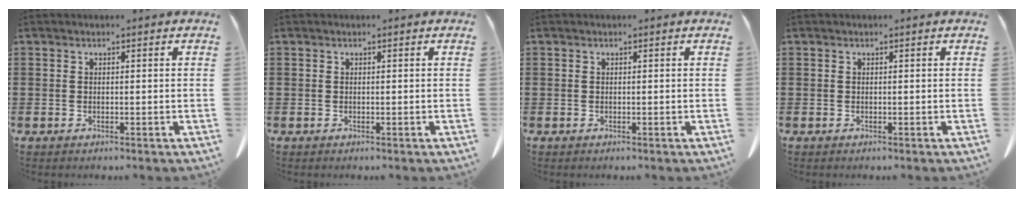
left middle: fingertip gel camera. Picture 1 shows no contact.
{"total": 0.0}
{"total": 0.0}
{"total": 0.0}